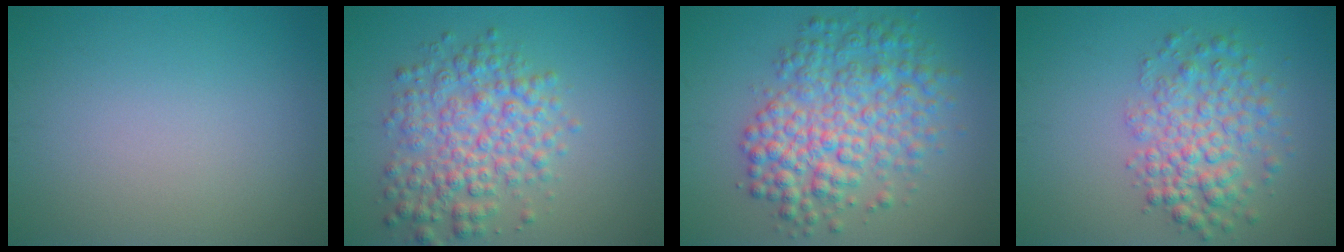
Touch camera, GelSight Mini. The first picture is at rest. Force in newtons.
{"total": 5.7, "press": 5.7, "slide": 0.1}
{"total": 7.2, "press": 7.2, "slide": 0.1}
{"total": 5.0, "press": 5.0, "slide": 0.2}